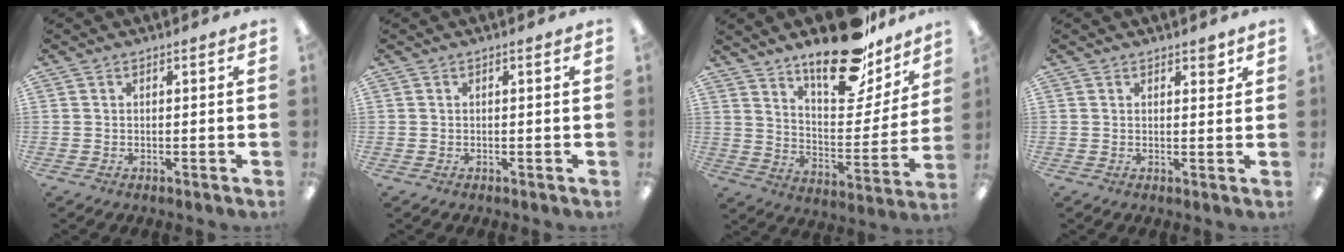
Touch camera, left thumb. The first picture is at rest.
{"total": 0.0}
{"total": 21.9, "force": [16.8, 8.3, 11.3], "torque": [-0.157, -0.115, 0.281]}
{"total": 2.4, "force": [1.7, 1.1, 1.3], "torque": [-0.005, -0.007, 0.024]}